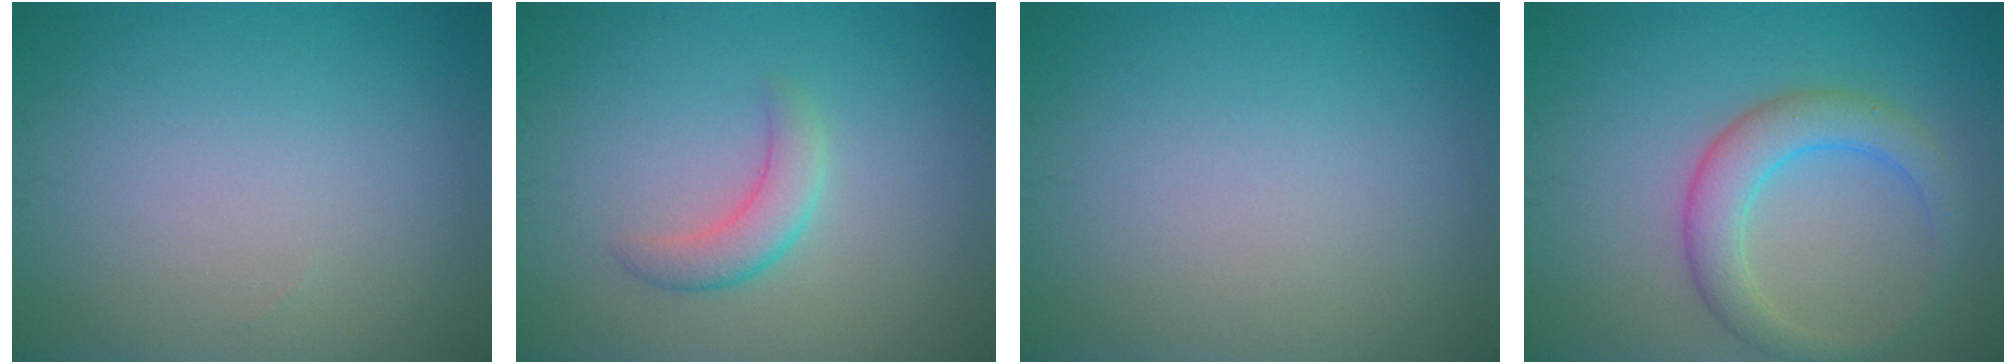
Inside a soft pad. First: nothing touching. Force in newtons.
{"total": 2.6, "press": 2.6, "slide": 0.1}
{"total": 0.0}
{"total": 4.3, "press": 4.3, "slide": 0.3}